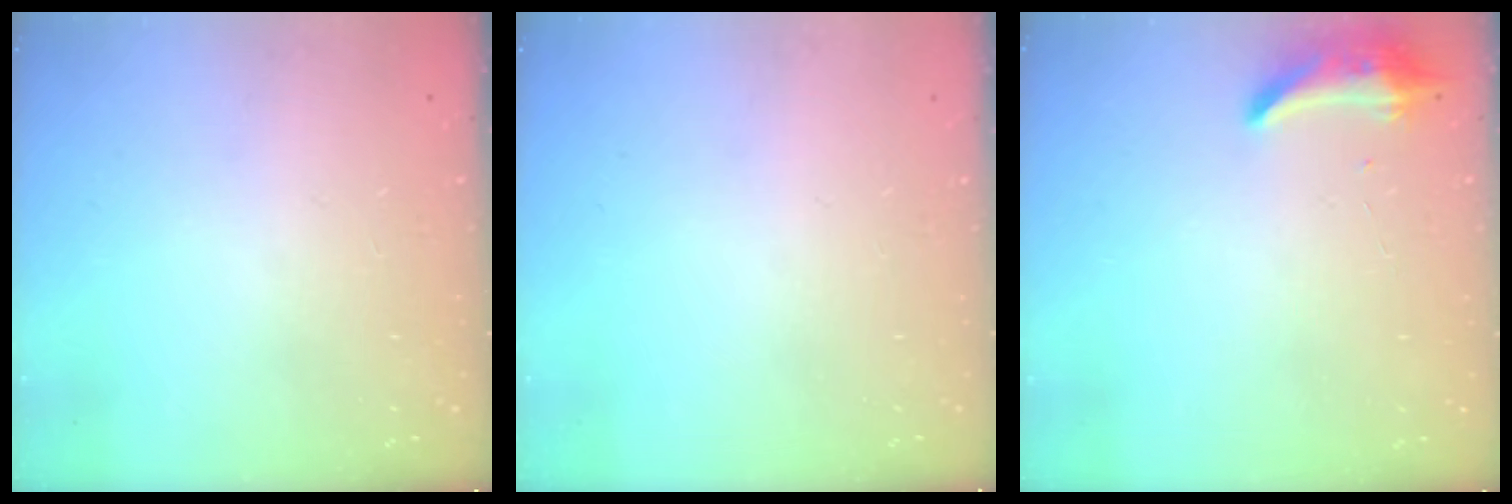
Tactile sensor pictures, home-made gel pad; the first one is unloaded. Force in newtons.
{"total": 0.0}
{"total": 7.7, "press": 7.6, "slide": 0.7}